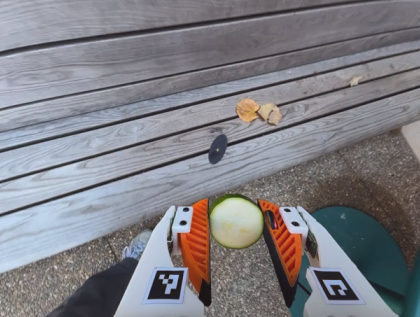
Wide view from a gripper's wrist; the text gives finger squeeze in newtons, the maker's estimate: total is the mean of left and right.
{"total": 7.5, "left": 6.9, "right": 8.0}